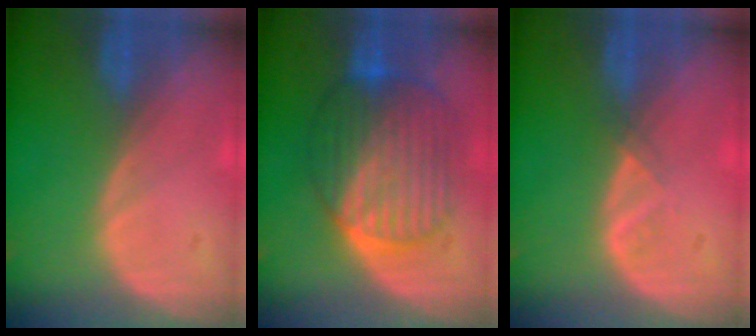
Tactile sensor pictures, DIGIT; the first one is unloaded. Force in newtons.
{"total": 10.3, "press": 10.2, "slide": 0.8}
{"total": 1.3, "press": 1.2, "slide": 0.7}